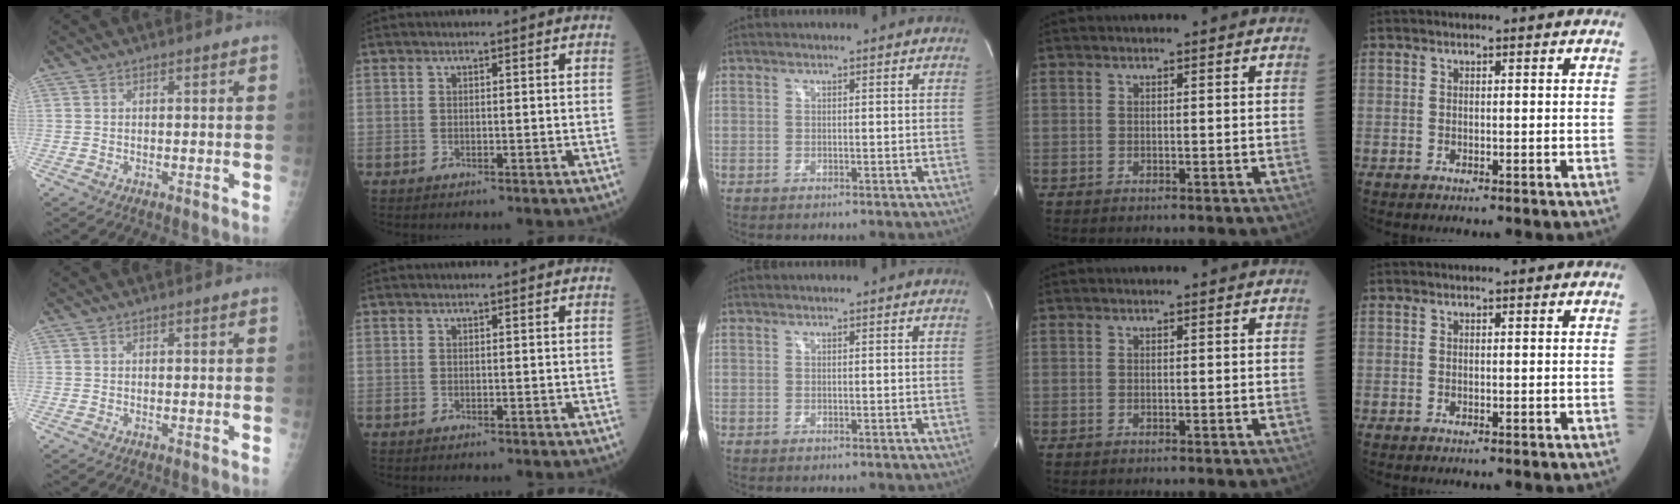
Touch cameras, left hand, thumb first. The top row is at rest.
{}